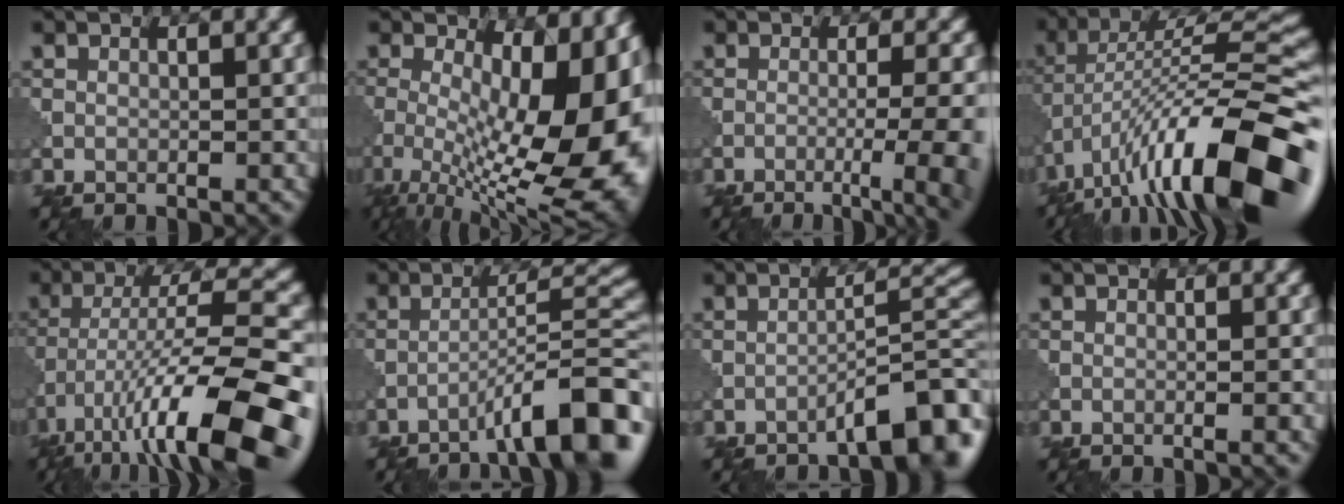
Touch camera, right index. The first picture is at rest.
{"total": 16.9, "force": [-1.0, 7.7, 15.0], "torque": [-0.192, -0.013, 0.002]}
{"total": 6.5, "force": [-2.9, 1.5, 5.7], "torque": [-0.078, 0.001, -0.040]}
{"total": 16.0, "force": [-7.3, 5.2, 13.2], "torque": [-0.219, 0.025, -0.128]}
{"total": 14.5, "force": [-7.3, 4.0, 11.9], "torque": [-0.203, 0.005, -0.120]}
{"total": 8.6, "force": [-5.3, 1.1, 6.7], "torque": [-0.089, 0.023, -0.083]}
{"total": 6.0, "force": [-4.1, 1.1, 4.3], "torque": [-0.053, 0.022, -0.059]}
{"total": 1.7, "force": [-0.6, 0.5, 1.5], "torque": [-0.014, 0.004, -0.017]}